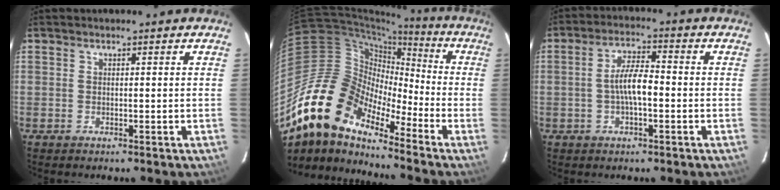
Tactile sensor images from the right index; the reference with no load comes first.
{"total": 17.5, "force": [-13.1, 7.2, 9.2], "torque": [-0.158, -0.001, -0.265]}
{"total": 6.0, "force": [-1.2, 1.7, 5.6], "torque": [-0.108, 0.010, -0.020]}